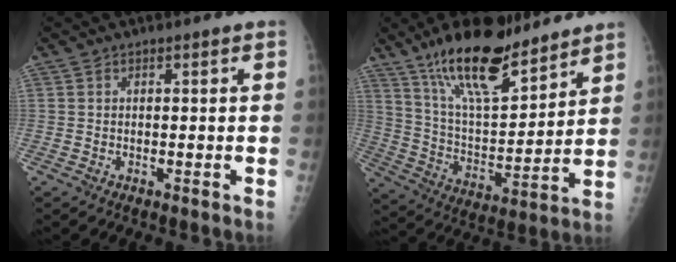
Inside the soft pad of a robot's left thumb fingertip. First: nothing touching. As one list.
[{"total": 19.5, "force": [14.2, 6.3, 11.7], "torque": [-0.165, -0.076, 0.253]}]